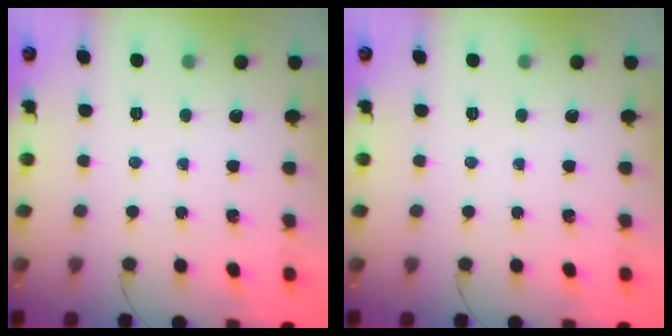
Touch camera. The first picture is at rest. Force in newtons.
{"total": 0.0}